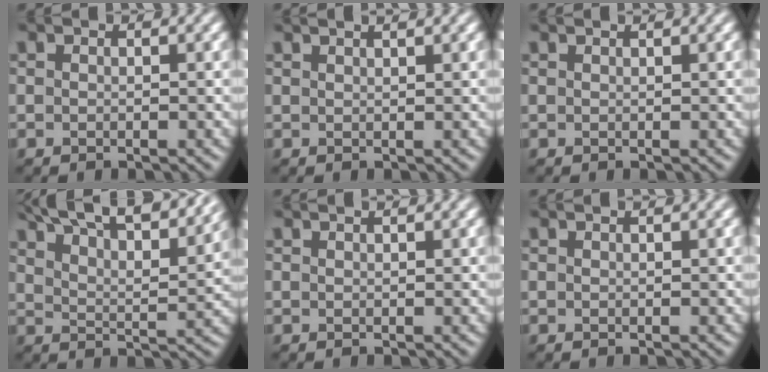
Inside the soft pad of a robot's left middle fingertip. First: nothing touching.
{"total": 2.8, "force": [2.1, 1.0, 1.6], "torque": [0.003, 0.019, -0.001]}
{"total": 1.1, "force": [0.9, 0.3, 0.5], "torque": [0.004, -0.001, 0.002]}
{"total": 15.3, "force": [12.1, 4.6, 8.1], "torque": [-0.118, 0.027, 0.149]}
{"total": 1.5, "force": [1.2, 0.5, 0.8], "torque": [0.004, 0.003, -0.002]}
{"total": 0.8, "force": [0.7, 0.2, 0.3], "torque": [0.001, 0.001, 0.003]}